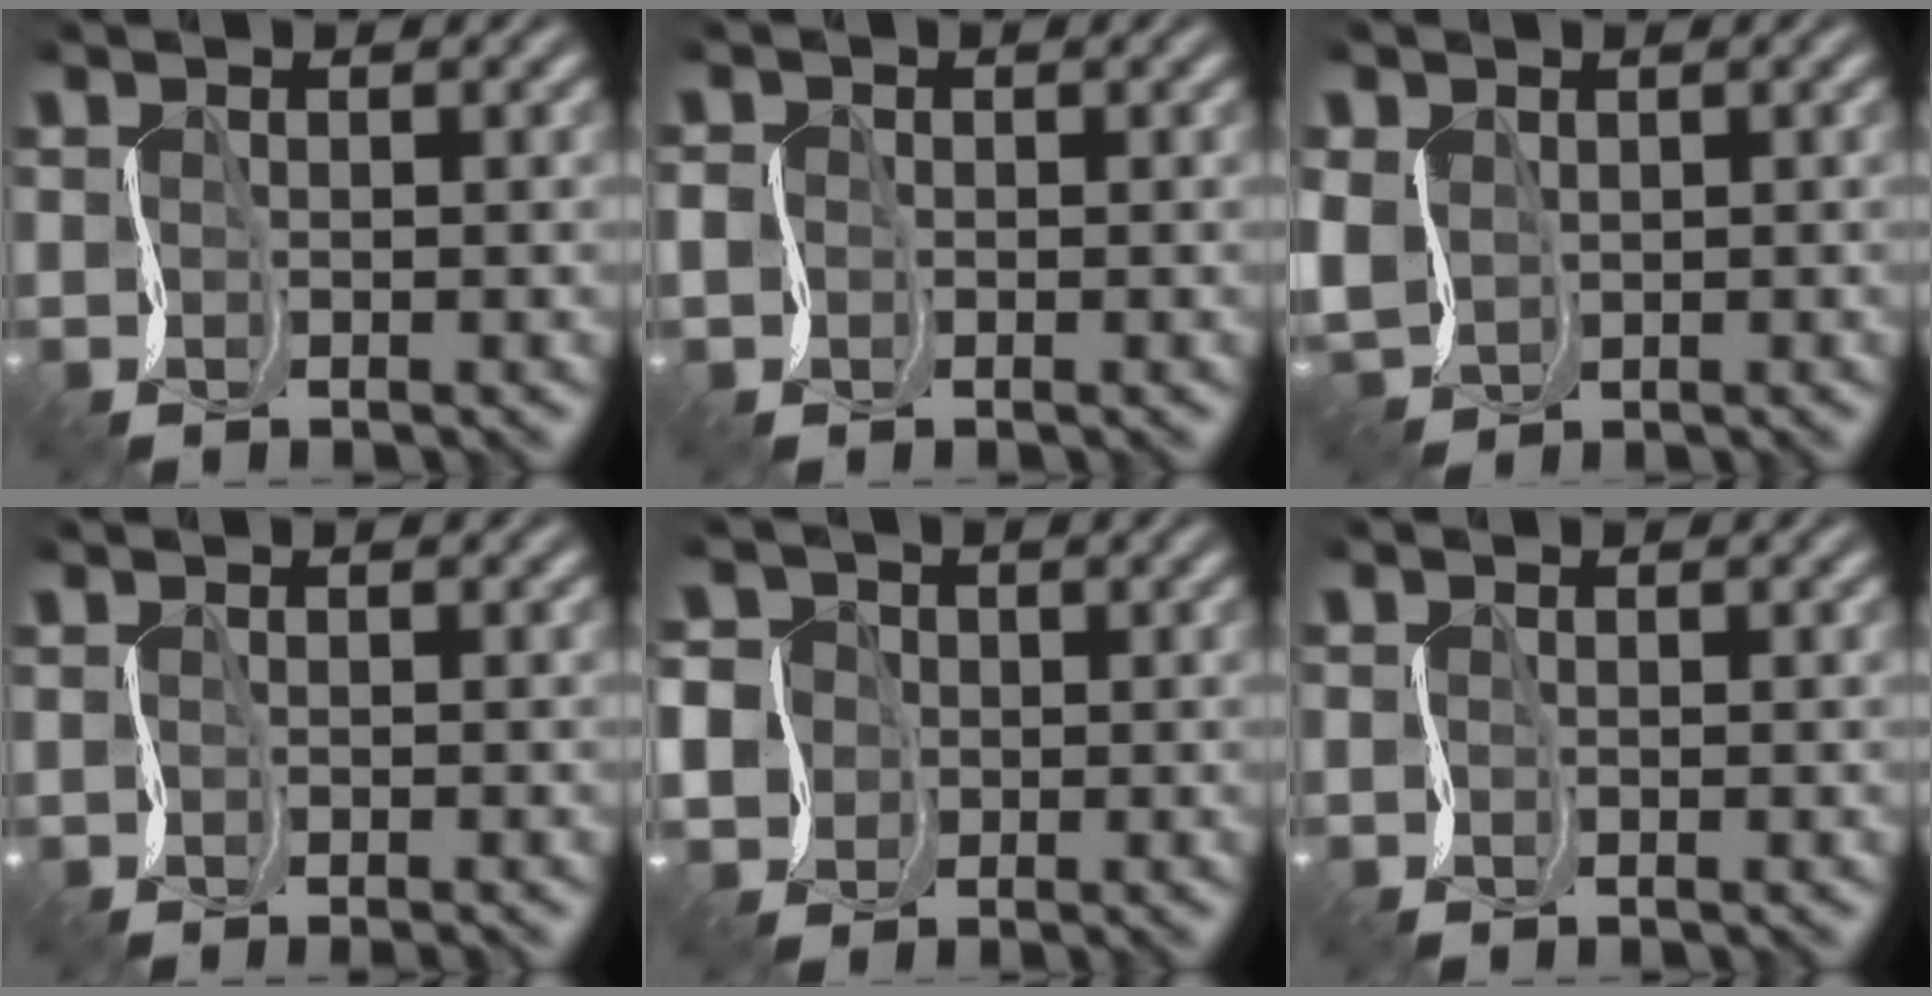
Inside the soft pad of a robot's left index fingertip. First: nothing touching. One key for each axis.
{"total": 1.2, "fx": -0.5, "fy": 1.0, "fz": 0.4, "tx": -0.010, "ty": -0.004, "tz": -0.018}
{"total": 2.7, "fx": 0.2, "fy": 2.3, "fz": 1.3, "tx": -0.046, "ty": -0.002, "tz": -0.002}
{"total": 0.7, "fx": -0.2, "fy": 0.0, "fz": 0.7, "tx": -0.011, "ty": -0.005, "tz": -0.011}
{"total": 6.5, "fx": -0.8, "fy": 6.1, "fz": 2.0, "tx": -0.055, "ty": 0.016, "tz": -0.050}
{"total": 0.0}